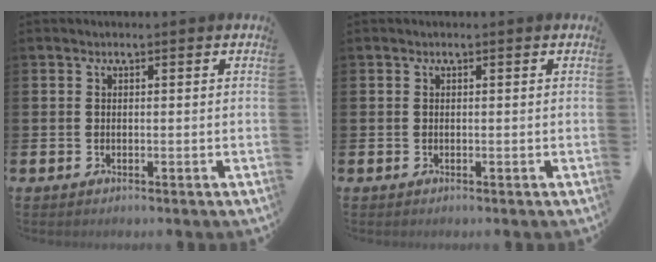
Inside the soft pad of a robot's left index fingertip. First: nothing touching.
{"total": 0.0}